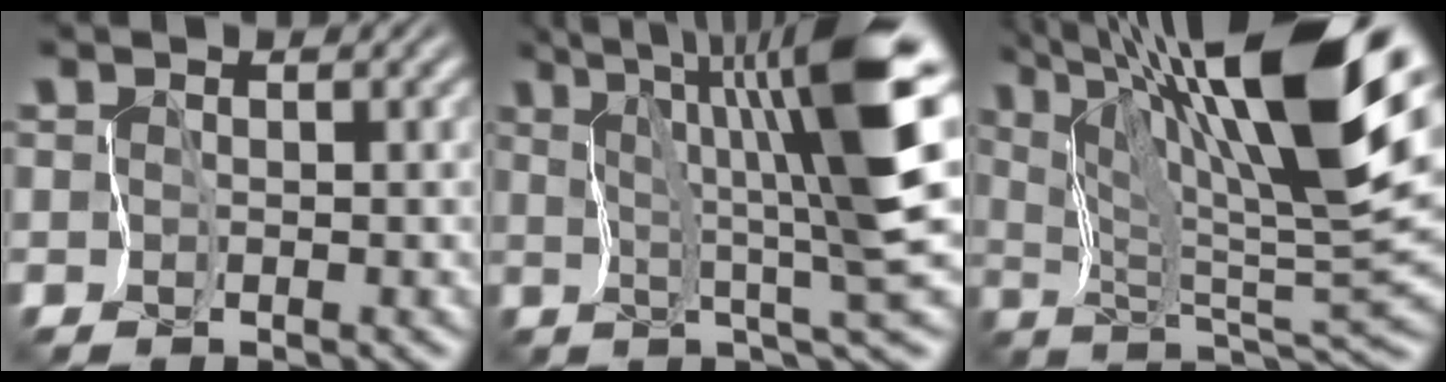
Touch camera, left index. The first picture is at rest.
{"total": 11.0, "force": [3.7, 0.8, 10.3], "torque": [-0.154, 0.008, 0.061]}
{"total": 16.5, "force": [8.7, 3.0, 13.7], "torque": [-0.213, 0.015, 0.147]}